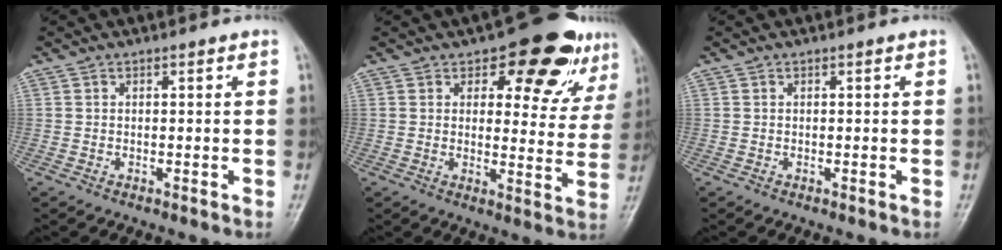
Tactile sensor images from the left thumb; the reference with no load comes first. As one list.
[{"total": 14.2, "force": [8.2, 7.0, 9.3], "torque": [-0.058, -0.035, 0.102]}, {"total": 0.0}]